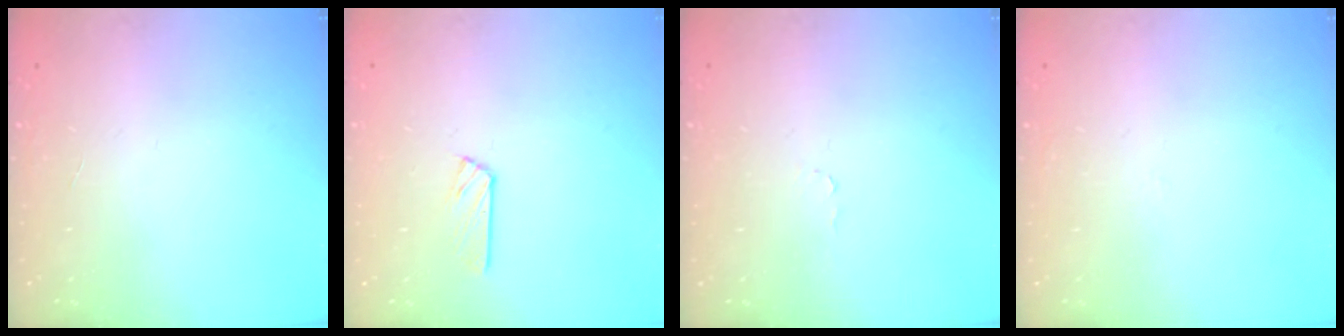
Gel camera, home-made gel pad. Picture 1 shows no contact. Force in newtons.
{"total": 2.9, "press": 2.9, "slide": 0.3}
{"total": 2.7, "press": 2.7, "slide": 0.3}
{"total": 2.5, "press": 2.5, "slide": 0.3}